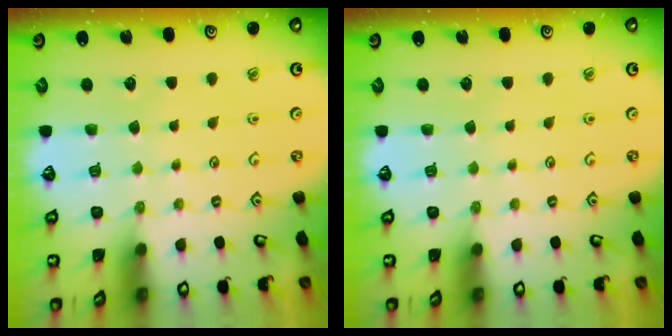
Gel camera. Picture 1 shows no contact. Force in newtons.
{"total": 0.0}